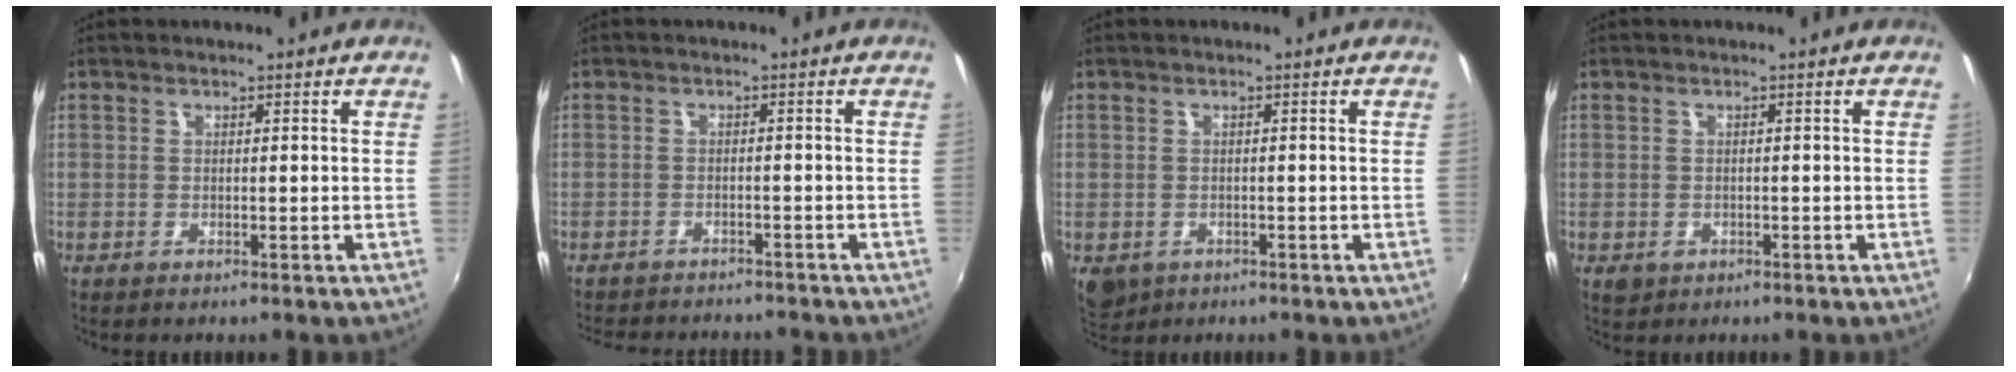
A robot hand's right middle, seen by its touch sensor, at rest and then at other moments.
{"total": 9.4, "force": [-8.5, 2.5, 3.1], "torque": [-0.076, -0.015, -0.121]}
{"total": 4.4, "force": [-1.8, 3.3, 2.3], "torque": [-0.047, -0.014, -0.021]}
{"total": 2.0, "force": [-0.7, 1.7, 0.8], "torque": [-0.016, -0.004, -0.008]}